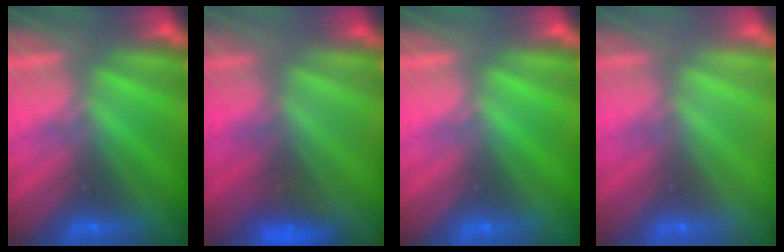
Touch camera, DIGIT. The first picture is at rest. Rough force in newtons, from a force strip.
{"total": 2.9}
{"total": 0.0}
{"total": 2.9}